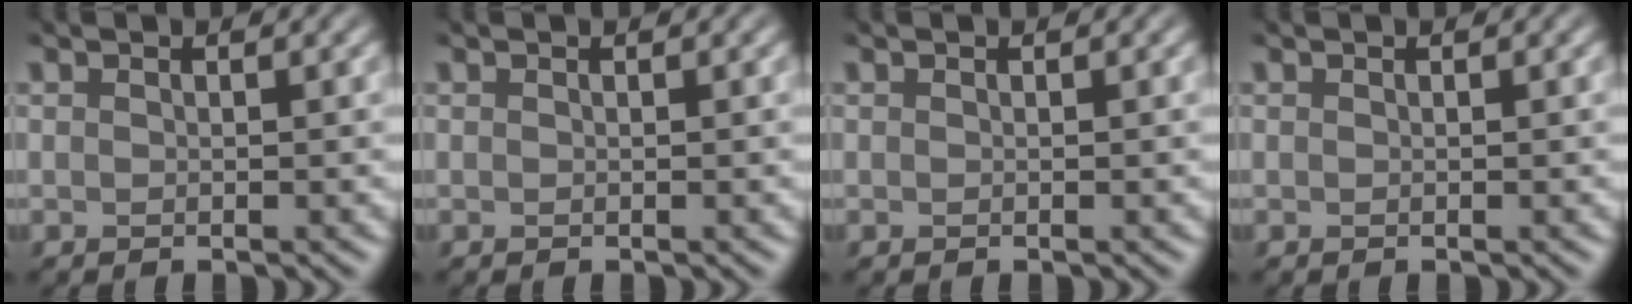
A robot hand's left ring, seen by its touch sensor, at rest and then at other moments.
{"total": 0.0}
{"total": 0.0}
{"total": 0.0}